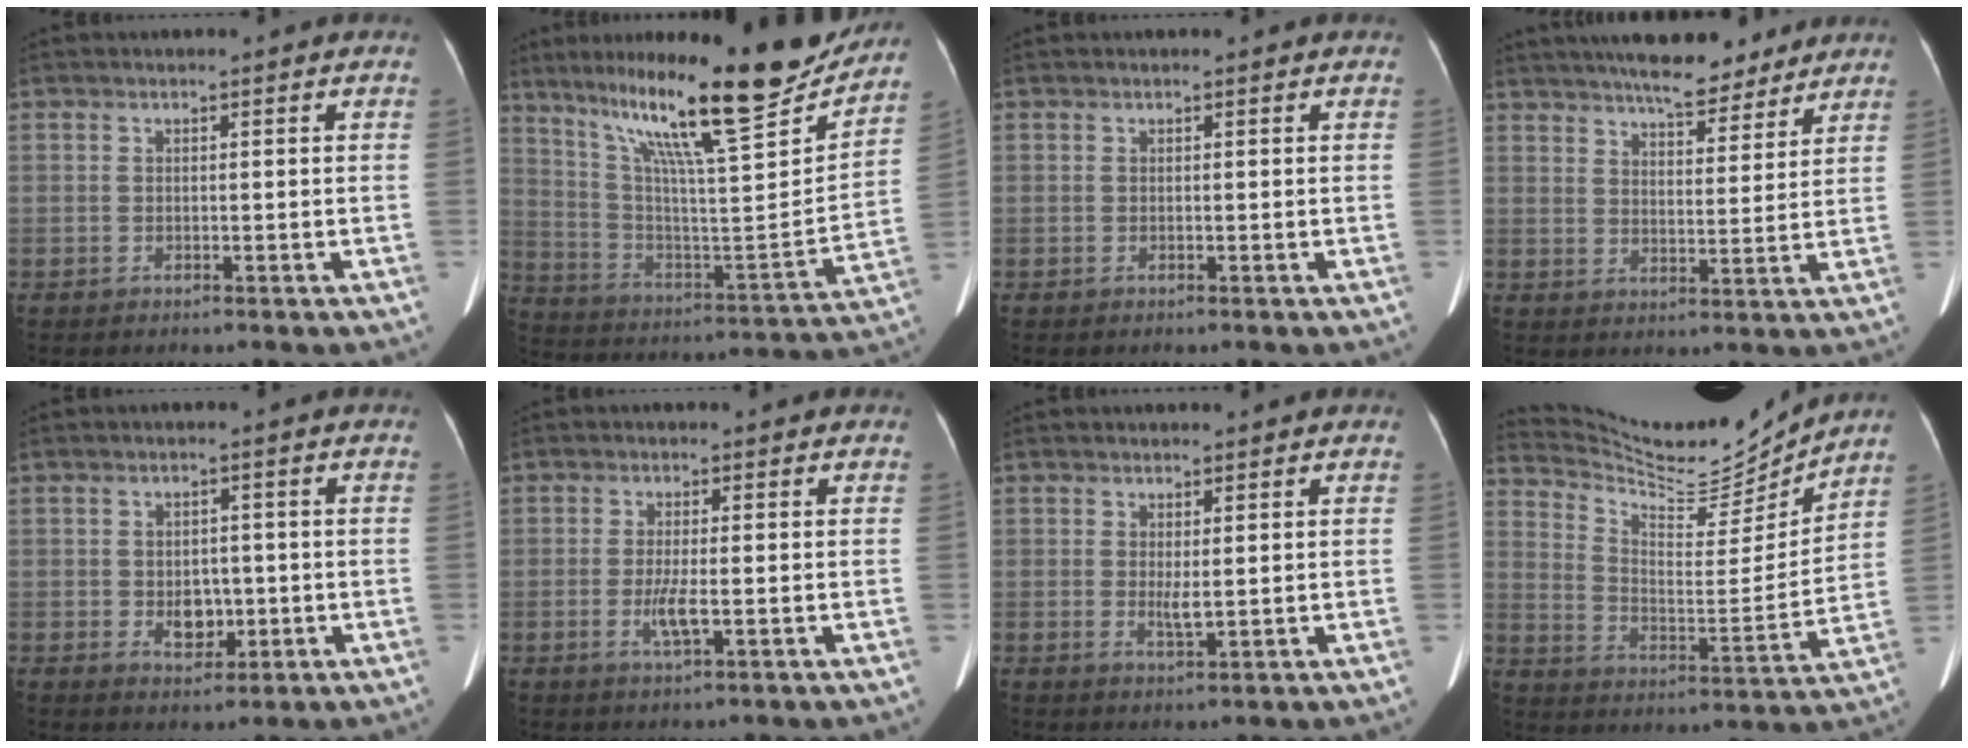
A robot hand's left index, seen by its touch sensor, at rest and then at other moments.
{"total": 25.1, "force": [19.7, 1.8, 15.4], "torque": [-0.262, -0.021, 0.312]}
{"total": 0.0}
{"total": 13.2, "force": [11.1, 3.2, 6.4], "torque": [-0.092, 0.017, 0.161]}
{"total": 3.7, "force": [-0.7, 2.6, 2.5], "torque": [-0.039, 0.005, -0.001]}
{"total": 3.0, "force": [-0.7, 0.3, 3.0], "torque": [-0.063, -0.006, -0.012]}
{"total": 1.9, "force": [0.4, 0.4, 1.8], "torque": [-0.038, -0.004, 0.012]}
{"total": 17.4, "force": [16.7, 1.5, 4.7], "torque": [-0.099, -0.028, 0.266]}